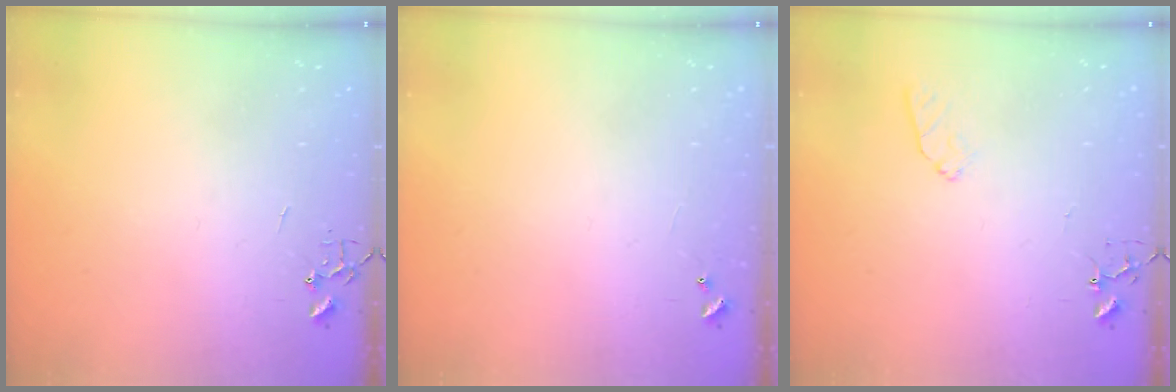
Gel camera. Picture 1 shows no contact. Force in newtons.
{"total": 4.7, "press": 4.7, "slide": 0.4}
{"total": 7.7, "press": 7.6, "slide": 0.9}